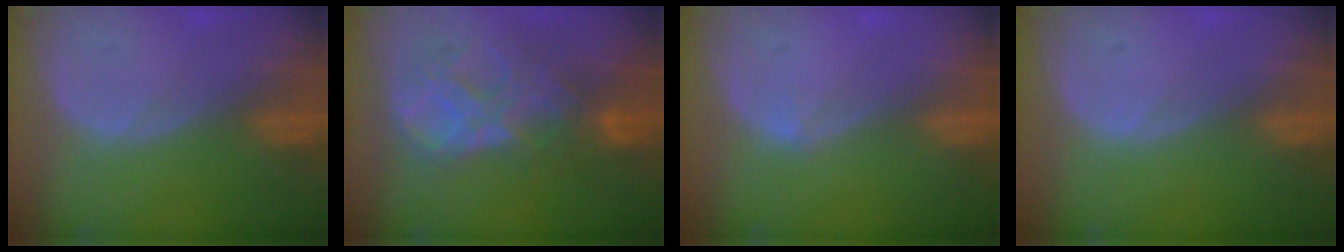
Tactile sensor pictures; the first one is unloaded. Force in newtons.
{"total": 9.1, "press": 7.8, "slide": 4.7}
{"total": 0.6, "press": 0.4, "slide": 0.5}
{"total": 0.0}